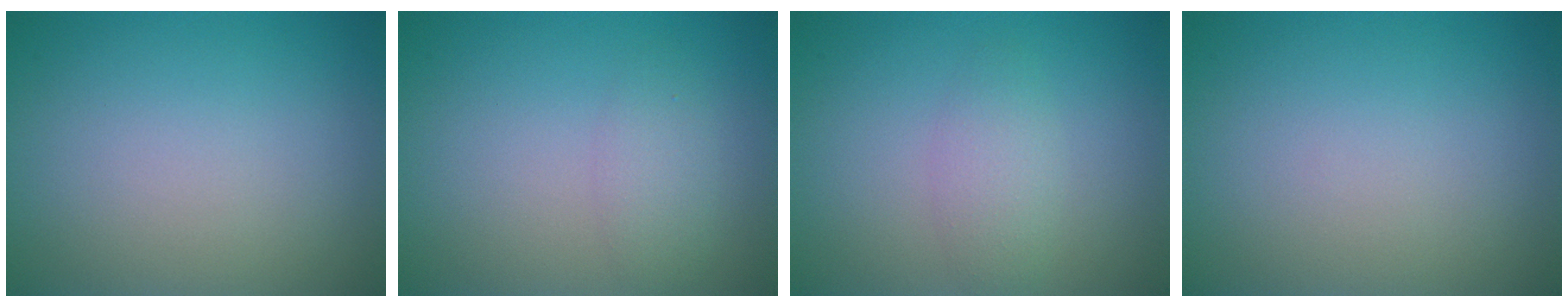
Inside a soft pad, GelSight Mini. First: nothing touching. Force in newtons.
{"total": 1.7, "press": 1.7, "slide": 0.1}
{"total": 2.0, "press": 2.0, "slide": 0.2}
{"total": 0.0}